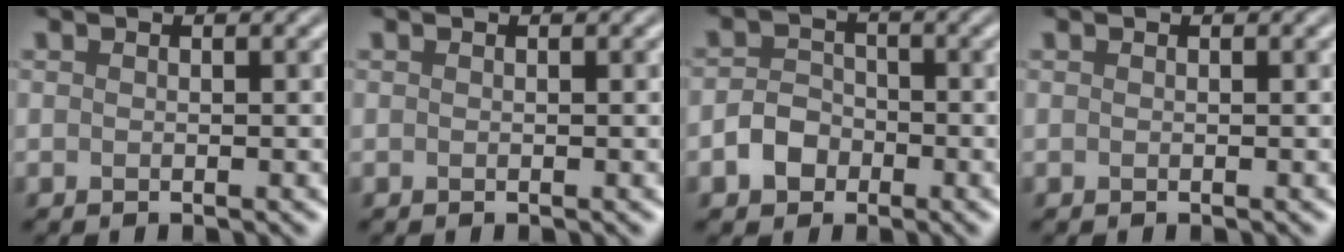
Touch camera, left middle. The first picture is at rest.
{"total": 0.0}
{"total": 2.7, "force": [-1.2, 2.1, 1.1], "torque": [-0.016, 0.005, -0.026]}
{"total": 0.0}